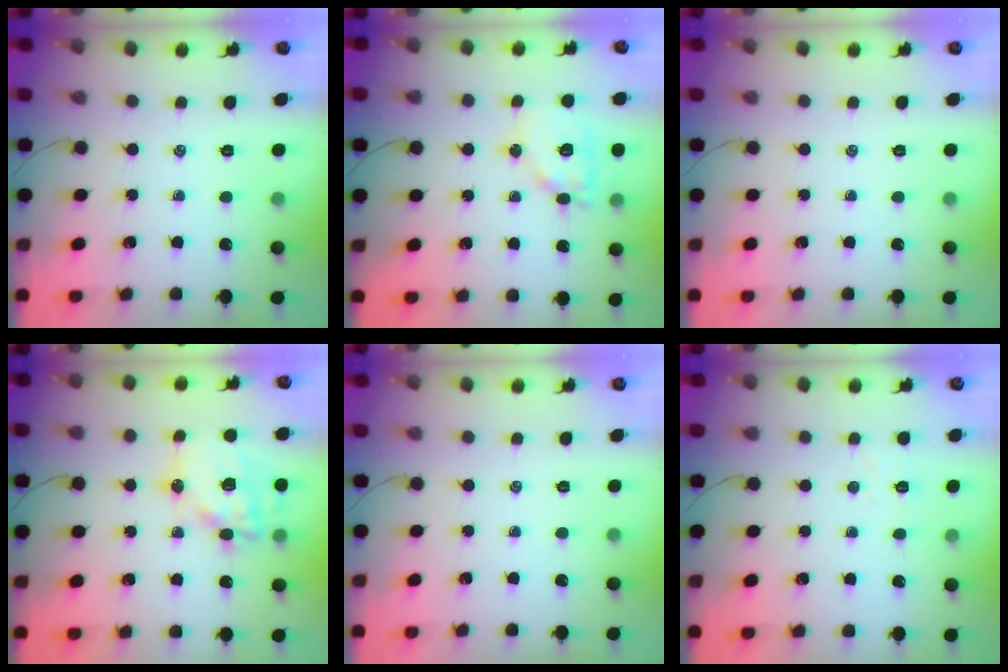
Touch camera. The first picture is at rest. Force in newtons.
{"total": 12.3, "press": 12.1, "slide": 1.7}
{"total": 0.0}
{"total": 16.9, "press": 16.5, "slide": 3.6}
{"total": 0.0}
{"total": 2.5, "press": 2.4, "slide": 0.8}